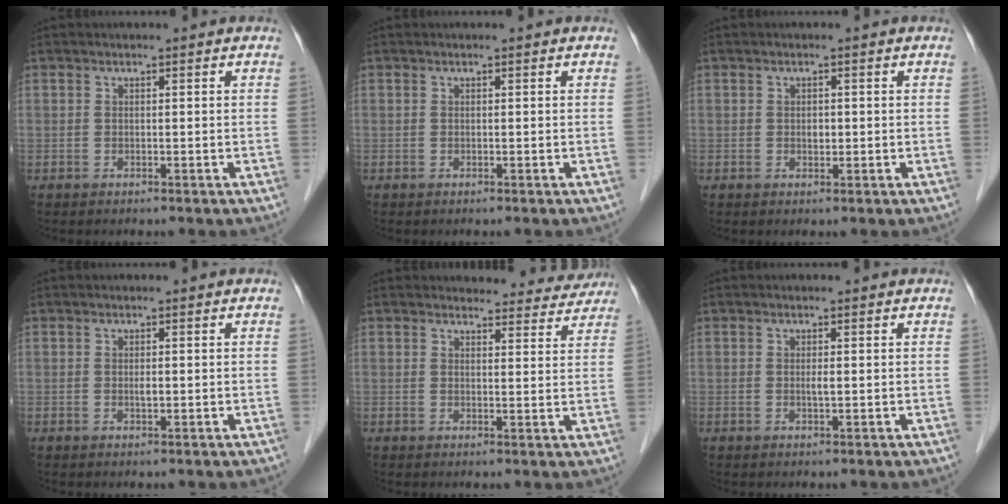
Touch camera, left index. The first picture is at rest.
{"total": 0.0}
{"total": 1.0, "force": [0.0, 0.7, 0.7], "torque": [-0.011, 0.000, 0.000]}
{"total": 0.8, "force": [0.1, 0.2, 0.7], "torque": [-0.012, -0.003, 0.000]}
{"total": 9.5, "force": [9.2, 2.3, 0.6], "torque": [0.026, -0.010, 0.084]}
{"total": 0.8, "force": [0.2, 0.1, 0.8], "torque": [-0.019, -0.003, 0.000]}